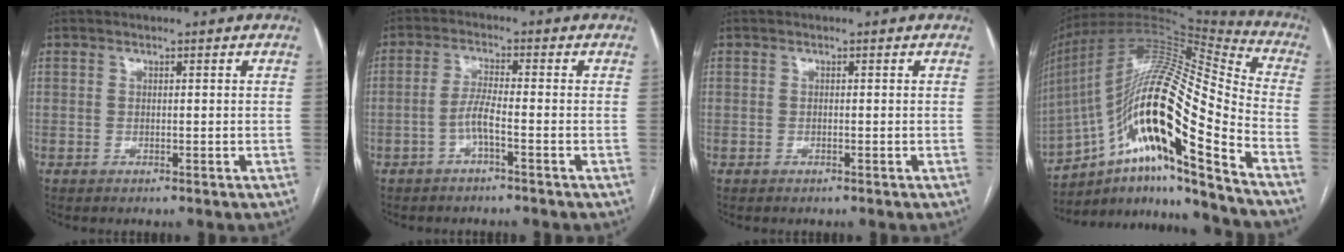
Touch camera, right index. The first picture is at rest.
{"total": 3.3, "force": [-1.5, 0.0, 3.0], "torque": [-0.060, 0.007, -0.033]}
{"total": 0.0}
{"total": 25.8, "force": [-12.7, 2.8, 22.3], "torque": [-0.401, 0.003, -0.222]}